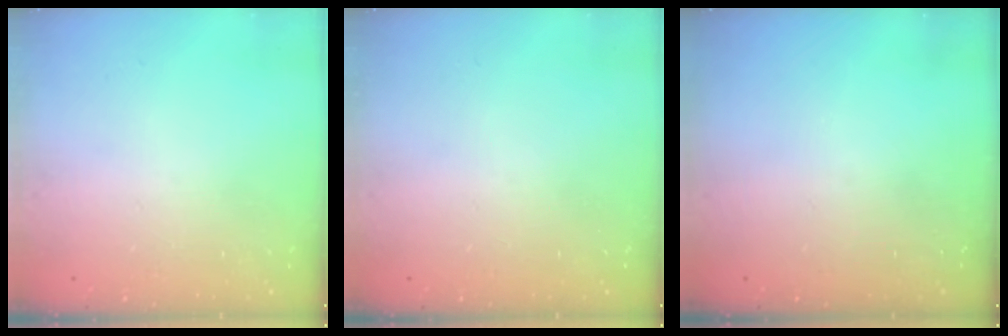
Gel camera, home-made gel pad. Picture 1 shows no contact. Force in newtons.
{"total": 0.0}
{"total": 0.0}